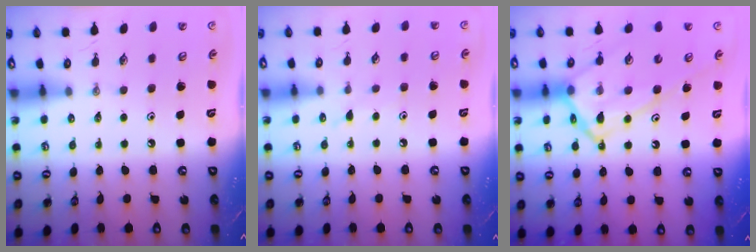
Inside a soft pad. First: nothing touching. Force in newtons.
{"total": 6.5, "press": 6.5, "slide": 0.6}
{"total": 15.6, "press": 15.5, "slide": 1.4}